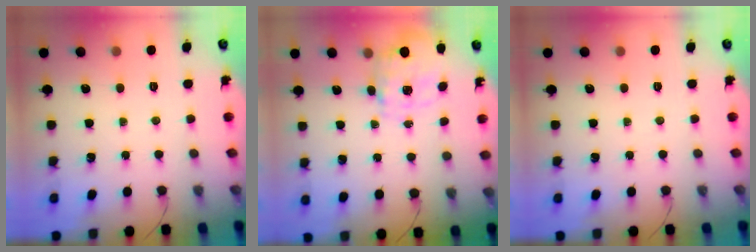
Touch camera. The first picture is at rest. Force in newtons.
{"total": 2.5, "press": 2.3, "slide": 1.0}
{"total": 0.0}